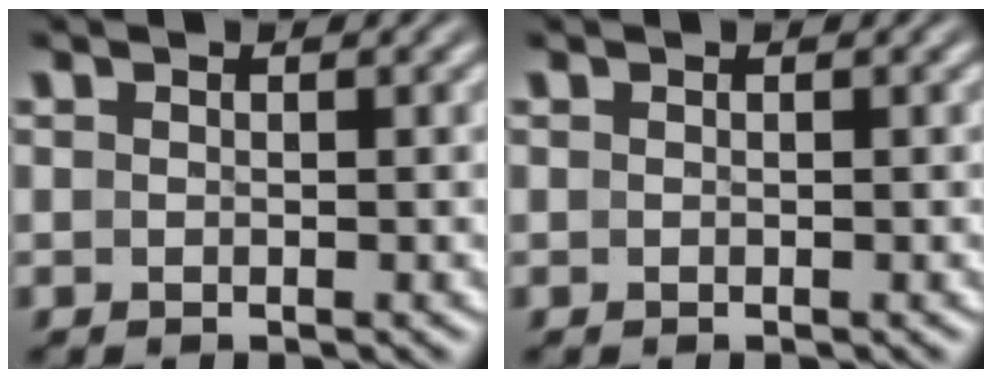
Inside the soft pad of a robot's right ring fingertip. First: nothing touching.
{"total": 0.0}